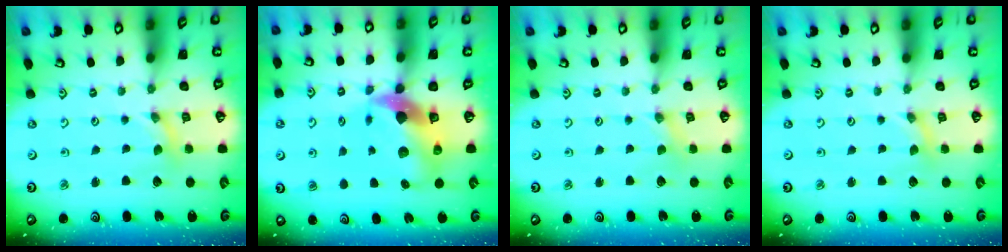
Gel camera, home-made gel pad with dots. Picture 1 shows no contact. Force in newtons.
{"total": 12.6, "press": 12.5, "slide": 2.1}
{"total": 0.0}
{"total": 0.0}